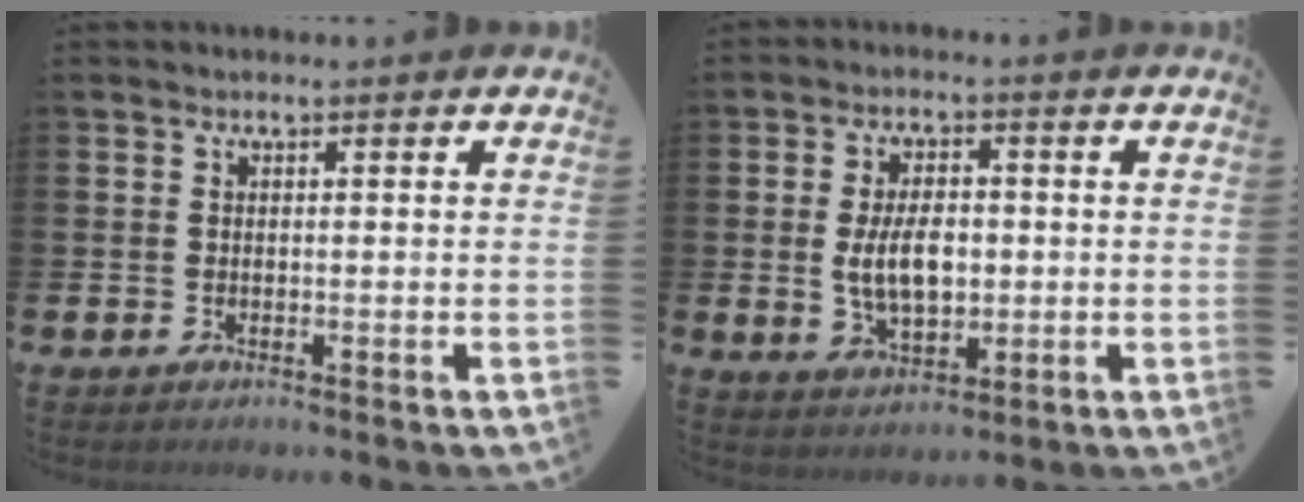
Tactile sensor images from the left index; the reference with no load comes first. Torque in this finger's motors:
{"motor_torque": [0.68, 0.12, 0.83, 0.08]}